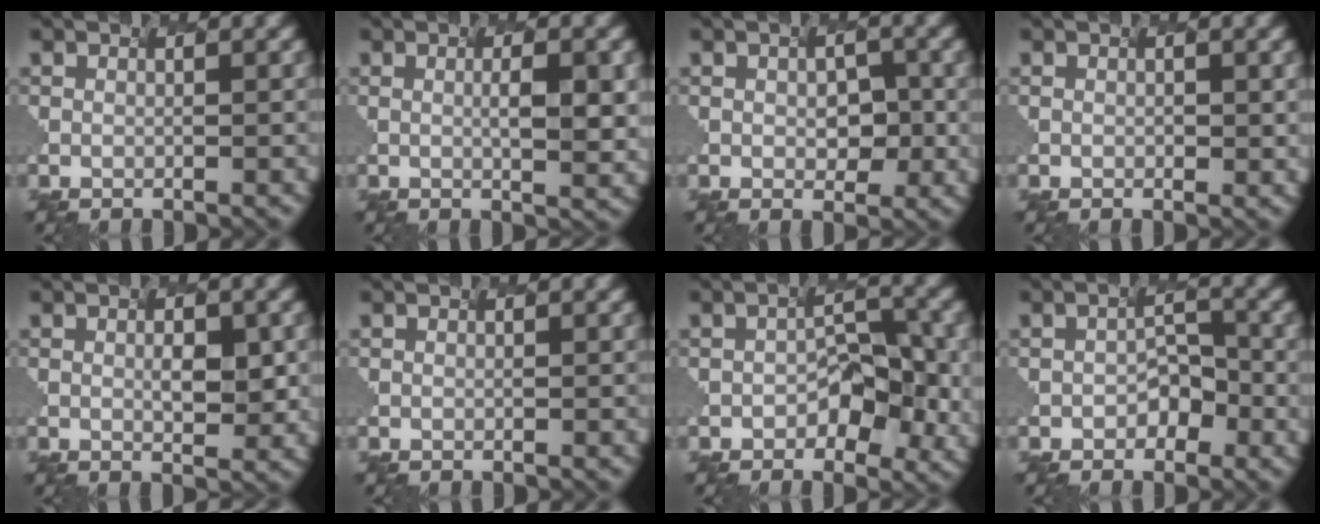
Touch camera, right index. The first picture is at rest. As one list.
[{"total": 2.8, "force": [0.0, 0.5, 2.7], "torque": [-0.041, 0.002, 0.009]}, {"total": 2.0, "force": [-0.4, 1.3, 1.4], "torque": [-0.027, -0.002, 0.004]}, {"total": 0.0}, {"total": 2.0, "force": [0.0, 0.6, 1.9], "torque": [-0.035, -0.003, 0.011]}, {"total": 0.0}, {"total": 4.3, "force": [-1.7, 2.5, 3.0], "torque": [-0.045, 0.001, -0.019]}, {"total": 2.2, "force": [-1.4, 1.3, 1.0], "torque": [-0.022, 0.002, -0.014]}]